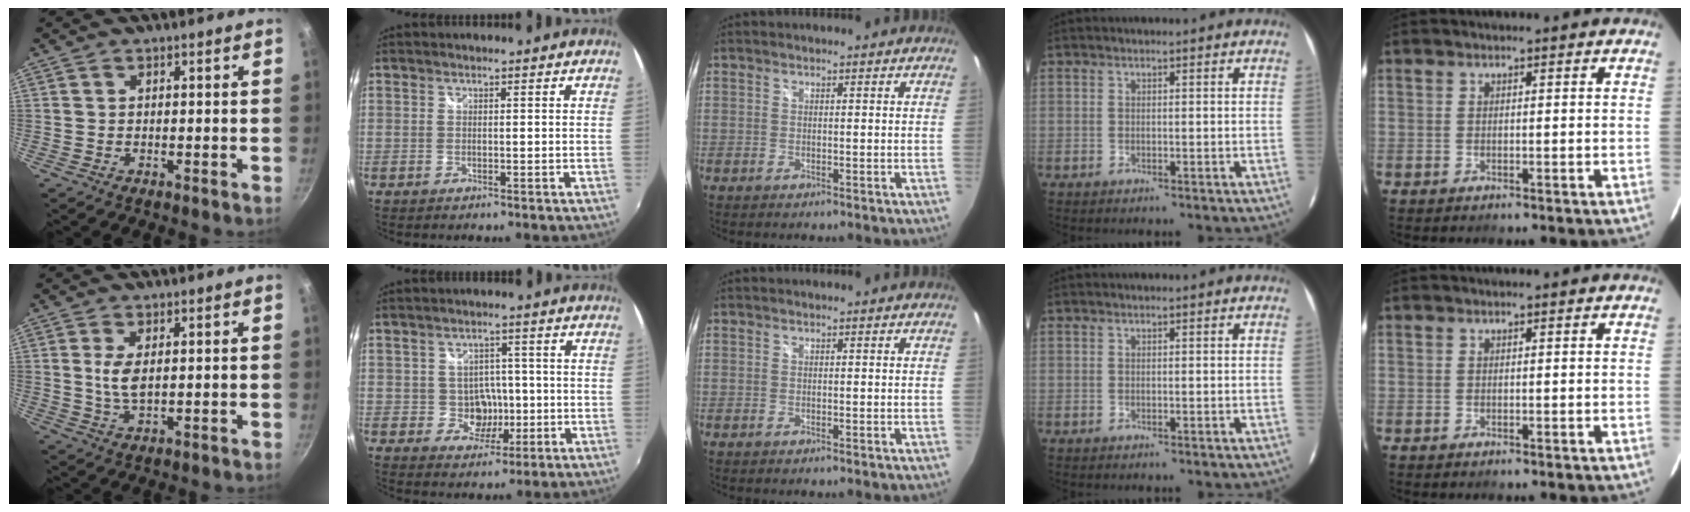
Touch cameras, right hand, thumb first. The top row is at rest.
{"thumb": {"total": 4.1, "force": [0.7, 1.7, 3.6], "torque": [-0.074, -0.007, 0.016]}, "index": {"total": 5.1, "force": [-0.8, 4.8, 1.5], "torque": [-0.034, 0.012, 0.001]}}